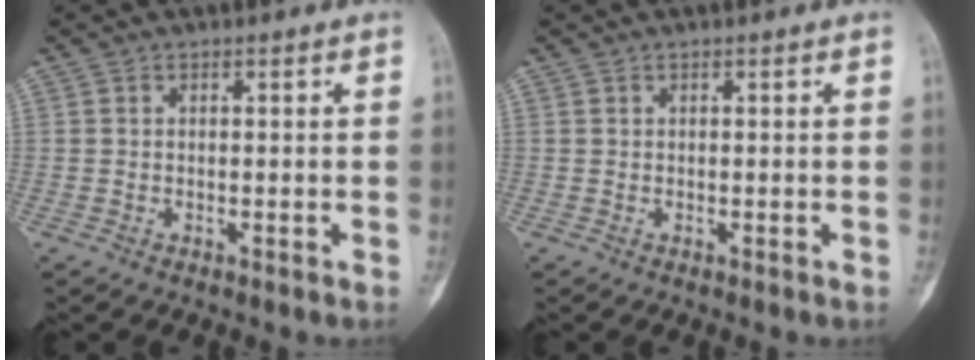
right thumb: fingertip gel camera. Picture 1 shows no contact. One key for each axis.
{"total": 0.0}